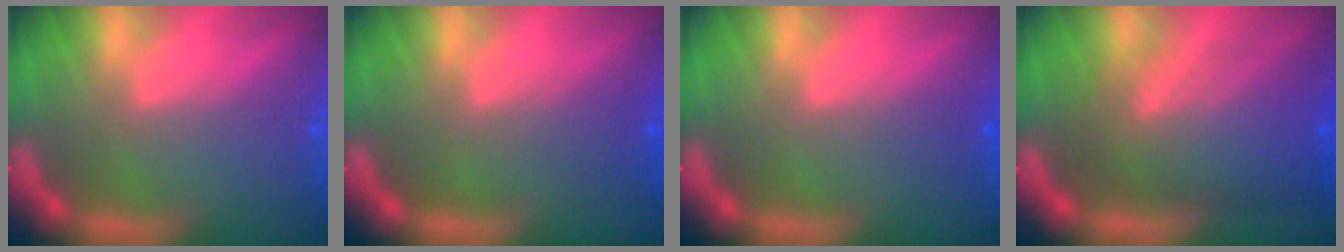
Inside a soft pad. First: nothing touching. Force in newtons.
{"total": 1.5}
{"total": 1.0}
{"total": 8.5}